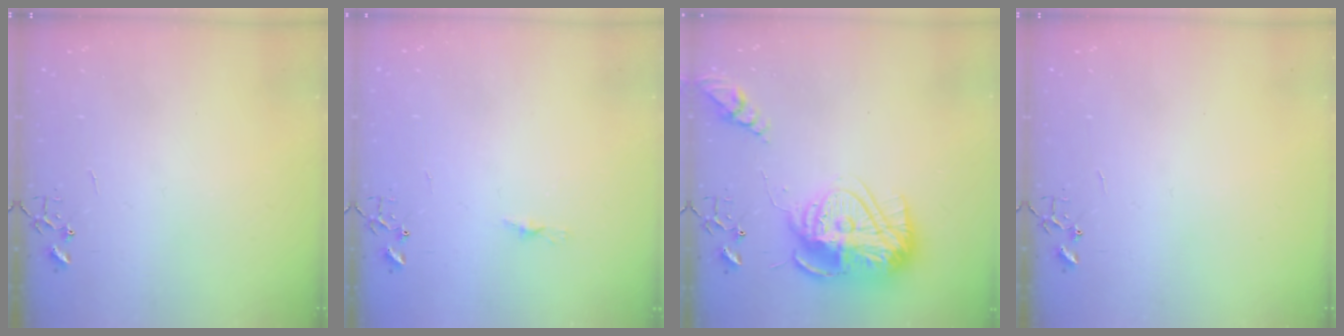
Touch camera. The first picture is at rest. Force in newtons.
{"total": 3.8, "press": 3.7, "slide": 0.3}
{"total": 18.9, "press": 18.9, "slide": 1.6}
{"total": 0.0}